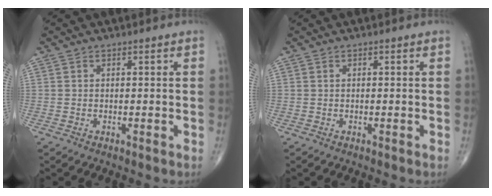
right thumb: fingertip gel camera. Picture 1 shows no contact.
{"total": 0.0}